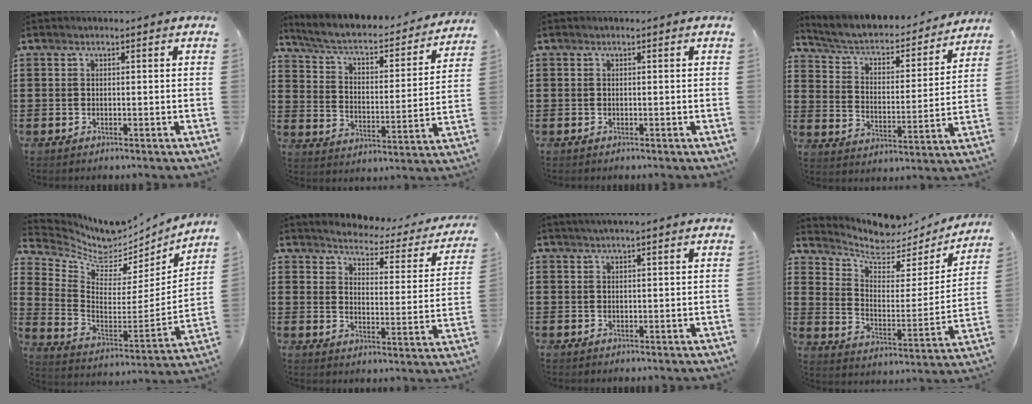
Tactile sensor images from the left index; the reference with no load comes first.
{"total": 4.4, "force": [3.6, 1.1, 2.3], "torque": [-0.065, -0.030, 0.052]}
{"total": 0.0}
{"total": 3.6, "force": [2.9, 1.4, 1.6], "torque": [-0.048, -0.024, 0.038]}
{"total": 5.7, "force": [5.0, 2.4, 1.0], "torque": [-0.057, -0.051, 0.084]}
{"total": 2.5, "force": [2.4, 0.2, 0.4], "torque": [-0.028, -0.027, 0.033]}
{"total": 1.3, "force": [1.1, 0.0, 0.7], "torque": [-0.014, 0.001, 0.021]}
{"total": 5.6, "force": [4.9, 2.3, 1.7], "torque": [-0.062, -0.032, 0.084]}